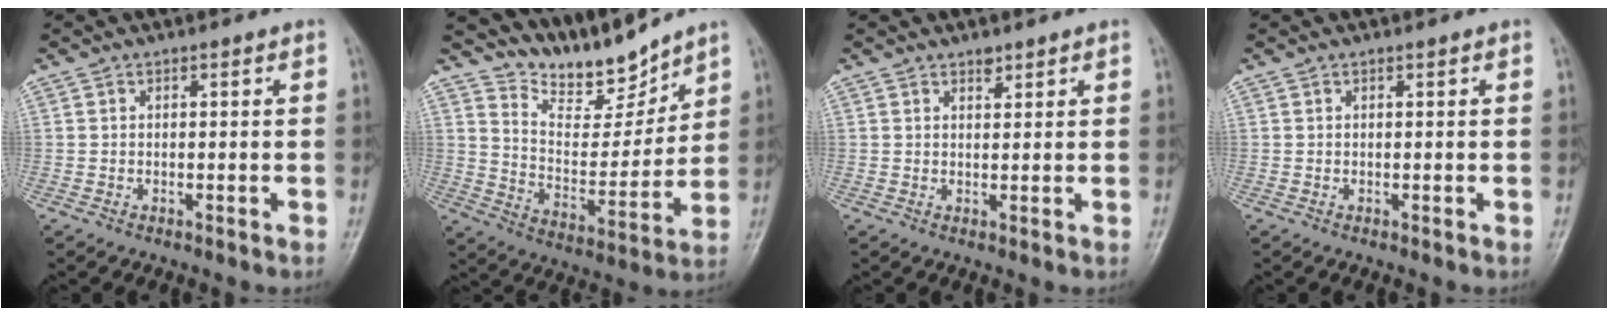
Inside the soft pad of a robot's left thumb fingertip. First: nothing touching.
{"total": 12.7, "force": [11.5, 3.6, 3.7], "torque": [-0.030, -0.082, 0.215]}
{"total": 1.5, "force": [1.2, 0.6, 0.6], "torque": [-0.002, -0.009, 0.019]}
{"total": 0.0}